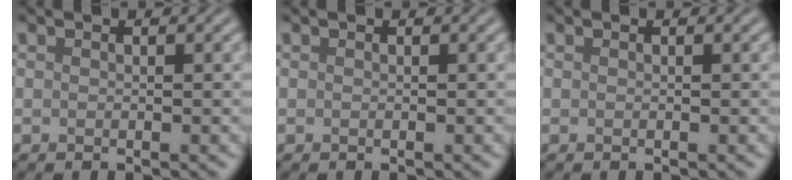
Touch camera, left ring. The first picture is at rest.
{"total": 0.0}
{"total": 0.0}